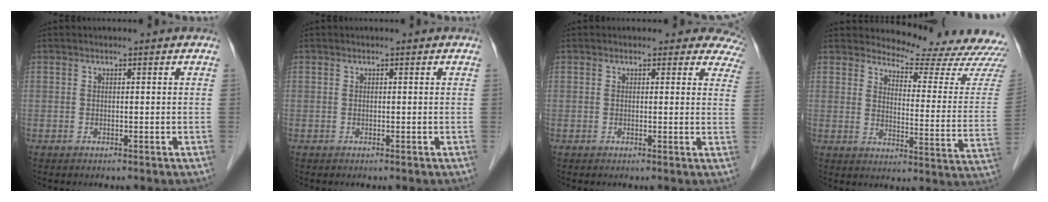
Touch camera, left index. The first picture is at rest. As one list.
[{"total": 0.0}, {"total": 6.9, "force": [6.1, 3.2, 1.0], "torque": [0.034, -0.017, 0.026]}, {"total": 18.4, "force": [18.0, 1.0, 3.7], "torque": [-0.040, -0.132, 0.197]}]